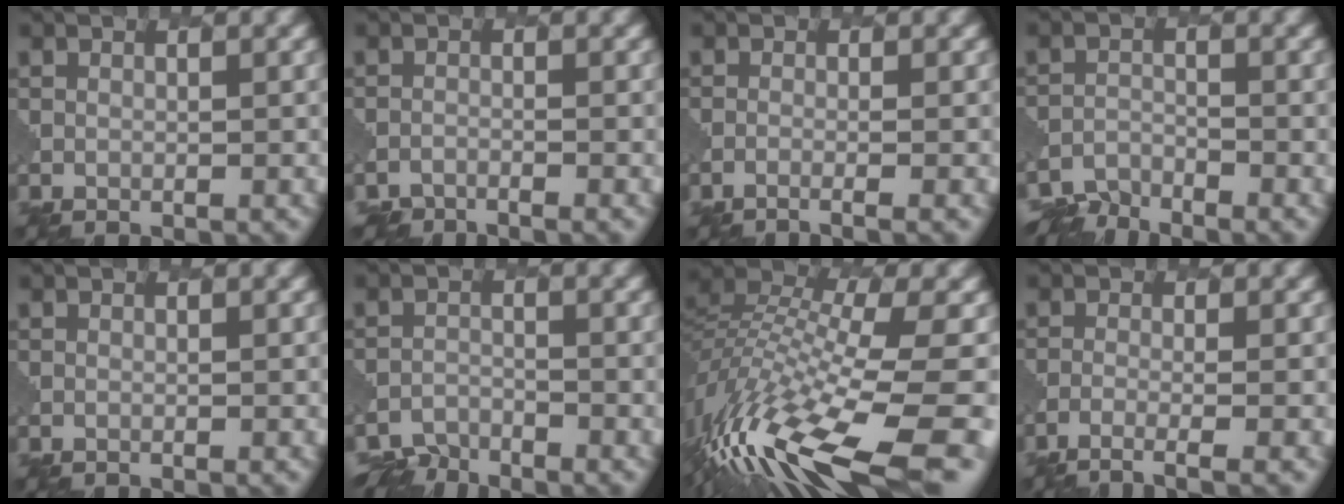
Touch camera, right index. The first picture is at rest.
{"total": 1.9, "force": [-1.9, 0.1, 0.0], "torque": [-0.006, 0.000, -0.035]}
{"total": 2.4, "force": [-1.4, 0.6, 1.8], "torque": [-0.014, 0.007, -0.030]}
{"total": 3.8, "force": [-3.8, 0.4, -0.1], "torque": [-0.011, -0.010, -0.075]}
{"total": 0.0}
{"total": 3.3, "force": [-3.3, 0.3, -0.4], "torque": [-0.004, -0.006, -0.066]}
{"total": 14.3, "force": [-7.8, 3.7, 11.4], "torque": [-0.245, 0.021, -0.134]}
{"total": 3.7, "force": [-2.4, 0.9, 2.7], "torque": [-0.036, 0.003, -0.054]}